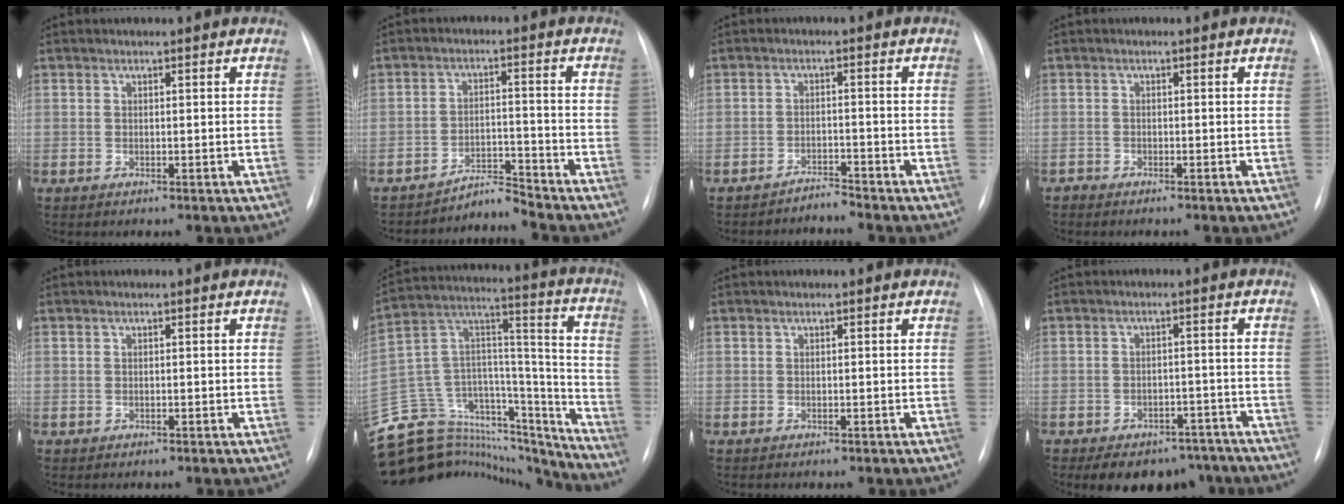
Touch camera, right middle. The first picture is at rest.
{"total": 4.2, "force": [-3.9, -1.1, -1.1], "torque": [0.019, -0.001, -0.062]}
{"total": 2.3, "force": [-2.2, -0.4, -0.6], "torque": [0.018, -0.011, -0.035]}
{"total": 0.8, "force": [-0.8, 0.0, -0.1], "torque": [-0.001, -0.002, -0.018]}
{"total": 0.0}
{"total": 31.5, "force": [-29.0, 8.7, 8.7], "torque": [-0.151, 0.041, -0.436]}
{"total": 0.0}
{"total": 12.2, "force": [-9.5, 6.5, 4.1], "torque": [-0.045, 0.018, -0.115]}